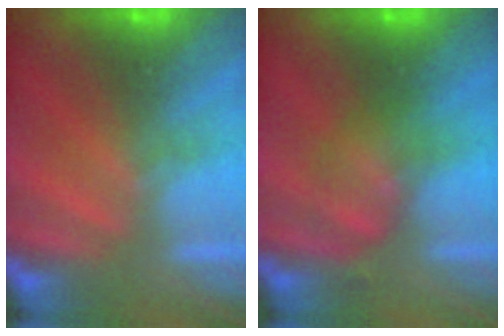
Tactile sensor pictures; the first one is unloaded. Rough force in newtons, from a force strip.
{"total": 2.4}